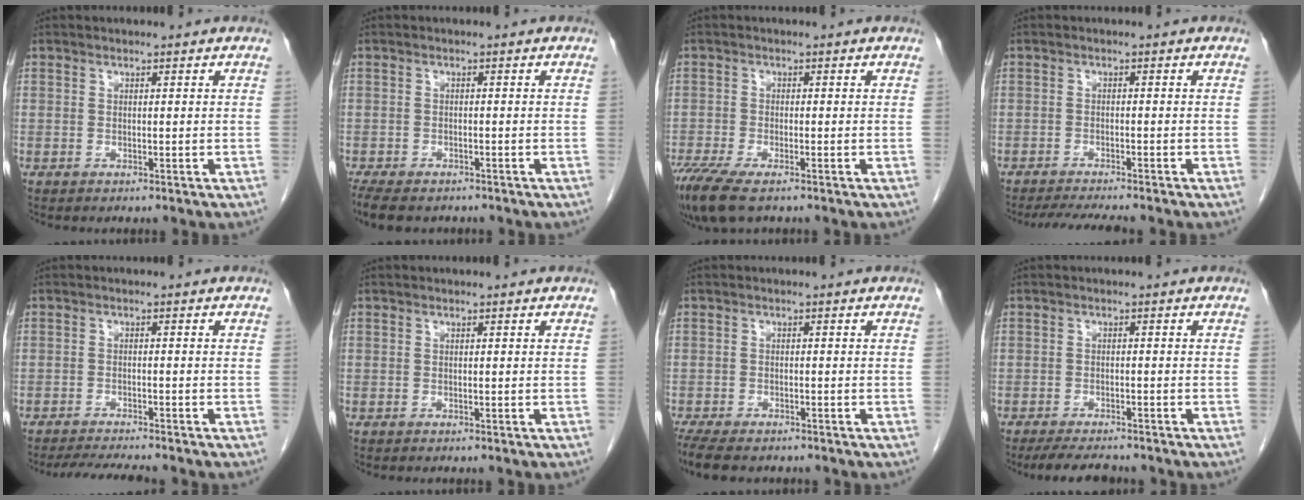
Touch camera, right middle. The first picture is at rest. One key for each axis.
{"total": 9.0, "fx": -7.1, "fy": 3.8, "fz": 4.2, "tx": -0.085, "ty": -0.010, "tz": -0.102}
{"total": 7.2, "fx": -5.1, "fy": 1.7, "fz": 4.7, "tx": -0.090, "ty": -0.019, "tz": -0.091}
{"total": 6.3, "fx": -5.6, "fy": 0.1, "fz": 2.8, "tx": -0.040, "ty": -0.014, "tz": -0.088}
{"total": 6.1, "fx": -5.6, "fy": 0.2, "fz": 2.5, "tx": -0.037, "ty": -0.014, "tz": -0.089}
{"total": 0.0}
{"total": 8.5, "fx": -6.8, "fy": 2.9, "fz": 4.1, "tx": -0.075, "ty": -0.013, "tz": -0.104}
{"total": 5.7, "fx": -5.1, "fy": 1.1, "fz": 2.3, "tx": -0.037, "ty": -0.013, "tz": -0.080}